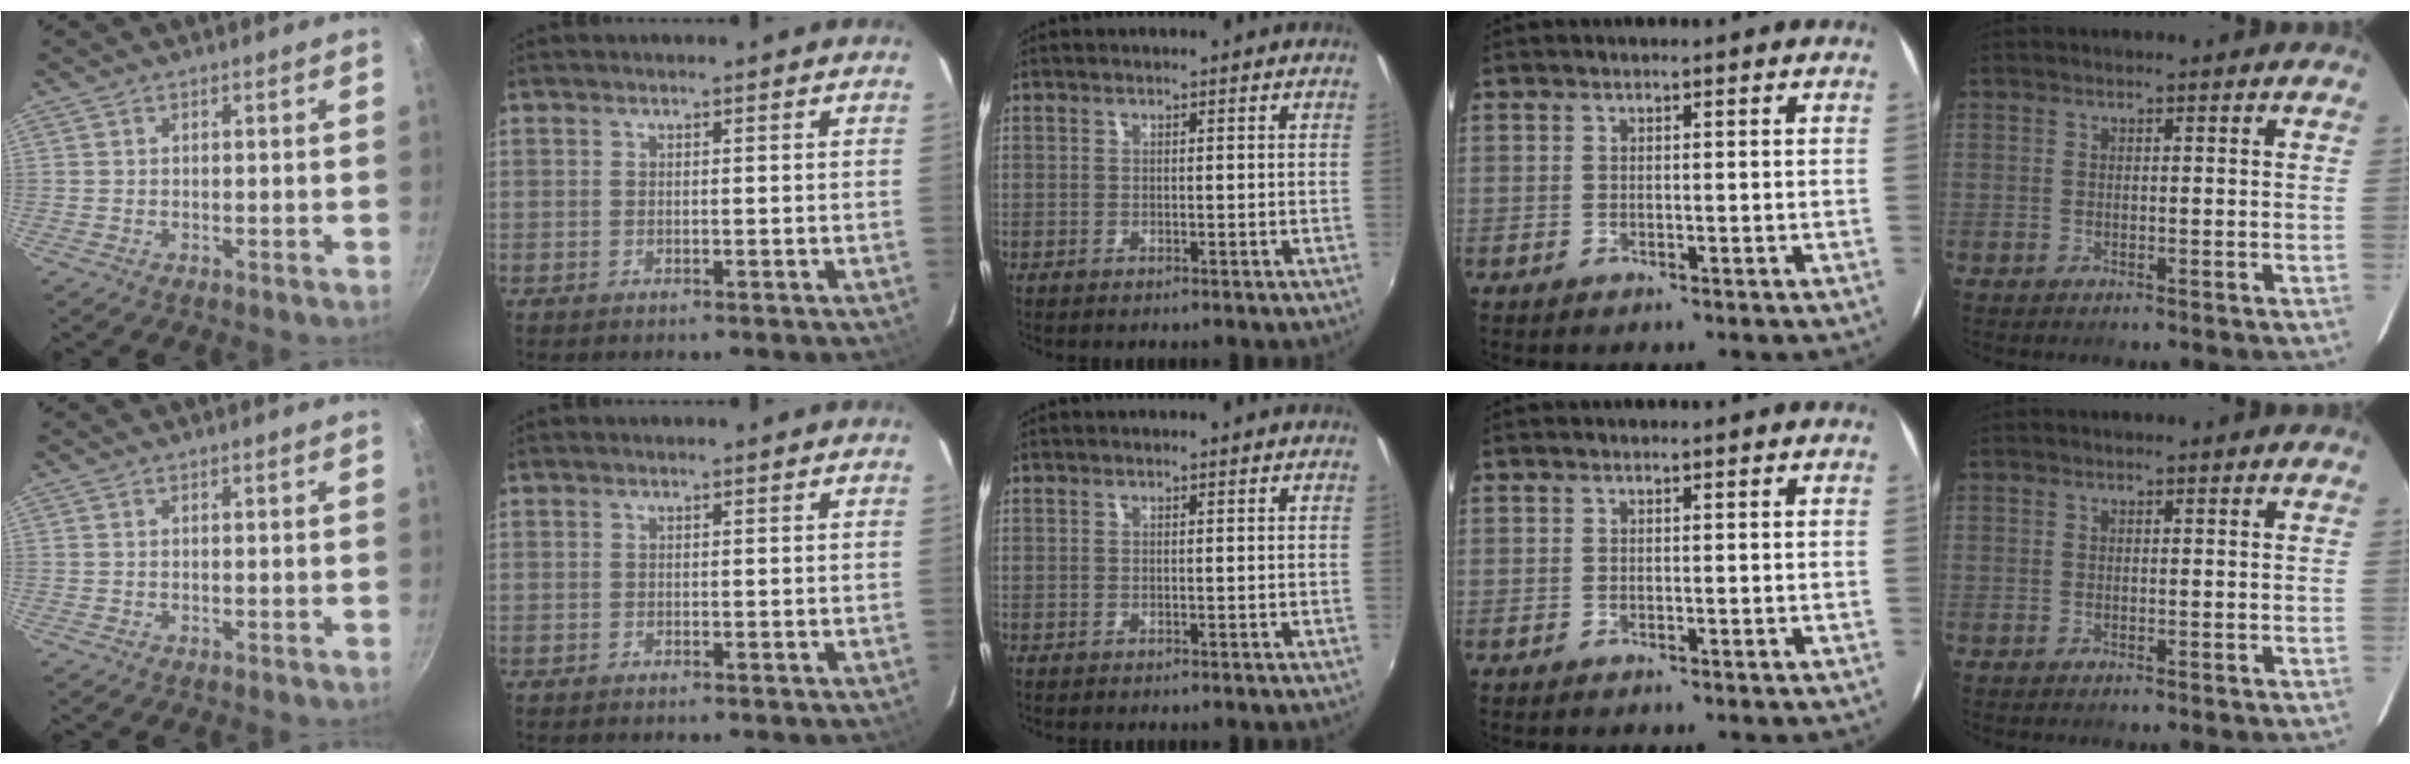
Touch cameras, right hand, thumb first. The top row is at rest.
{}